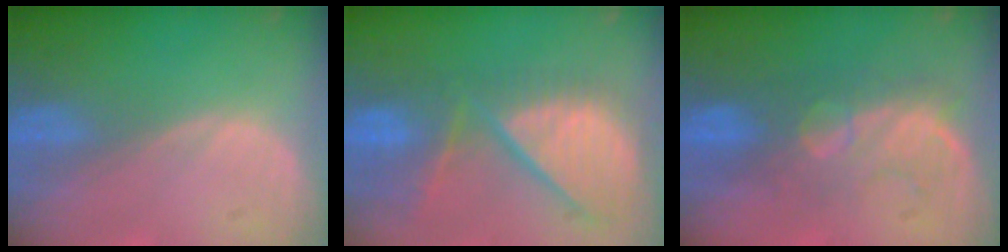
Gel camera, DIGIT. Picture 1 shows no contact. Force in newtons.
{"total": 11.7, "press": 10.4, "slide": 5.3}
{"total": 8.2, "press": 7.9, "slide": 2.2}